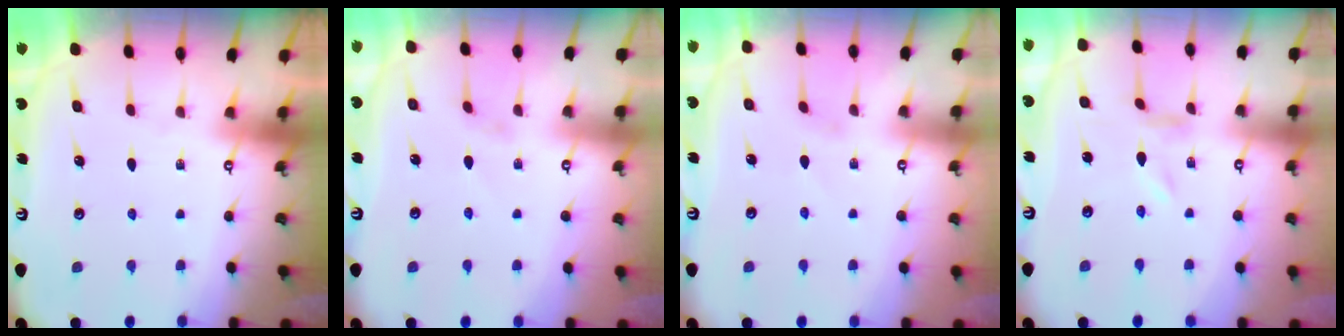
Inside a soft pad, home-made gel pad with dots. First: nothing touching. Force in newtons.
{"total": 0.7, "press": 0.6, "slide": 0.4}
{"total": 0.0}
{"total": 0.0}